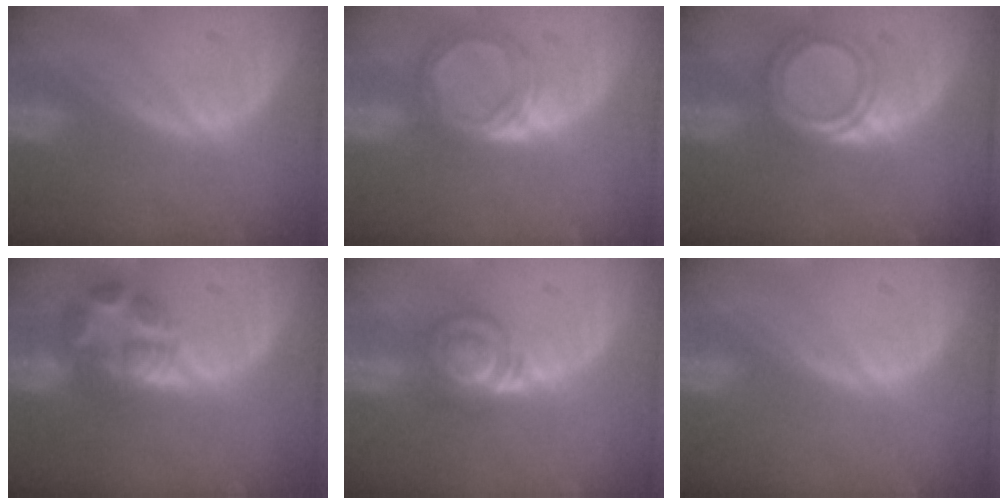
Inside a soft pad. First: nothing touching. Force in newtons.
{"total": 5.4, "press": 4.8, "slide": 2.5}
{"total": 4.9, "press": 4.8, "slide": 1.4}
{"total": 6.0, "press": 6.0, "slide": 0.5}
{"total": 6.5, "press": 5.5, "slide": 3.4}
{"total": 0.0}